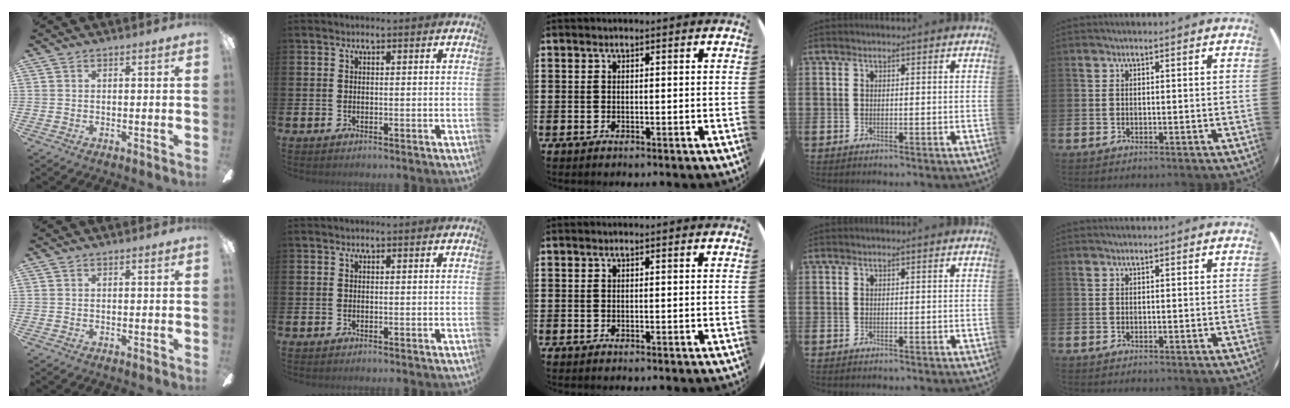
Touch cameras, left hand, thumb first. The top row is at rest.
{}